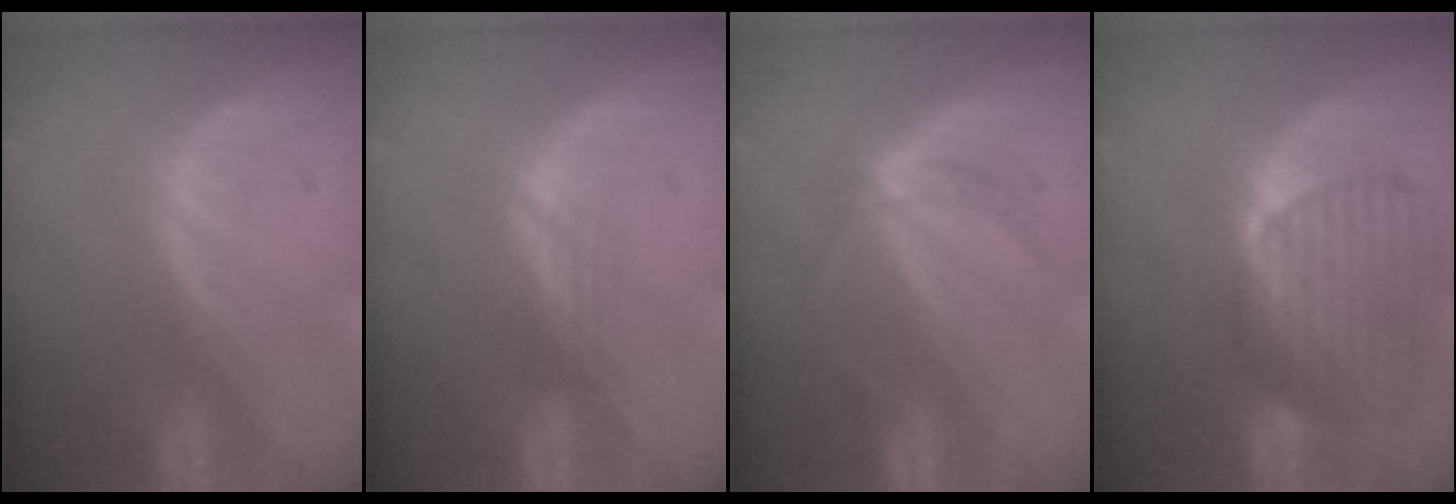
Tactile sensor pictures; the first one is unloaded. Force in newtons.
{"total": 2.0, "press": 1.6, "slide": 1.3}
{"total": 3.5, "press": 3.2, "slide": 1.5}
{"total": 9.5, "press": 8.4, "slide": 4.4}